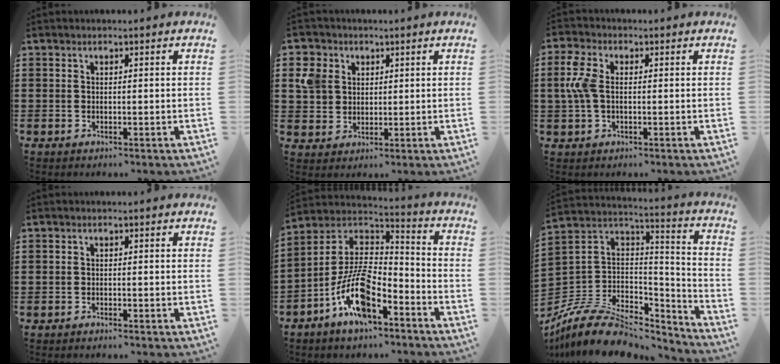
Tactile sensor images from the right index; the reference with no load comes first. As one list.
[{"total": 5.7, "force": [1.9, 5.0, 1.8], "torque": [-0.063, 0.014, 0.034]}, {"total": 5.7, "force": [0.3, 3.3, 4.7], "torque": [-0.130, -0.002, -0.006]}, {"total": 0.5, "force": [-0.5, 0.0, 0.0], "torque": [-0.003, 0.000, -0.011]}, {"total": 12.1, "force": [-7.1, 4.6, 8.6], "torque": [-0.198, 0.001, -0.141]}, {"total": 10.3, "force": [-7.3, 5.4, 4.8], "torque": [-0.102, 0.022, -0.137]}]